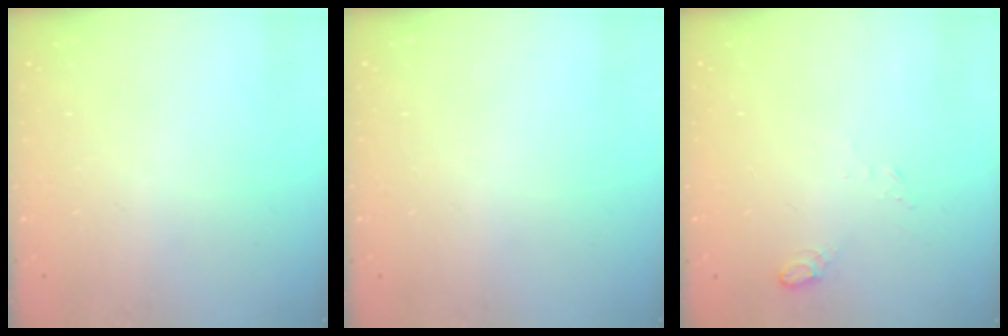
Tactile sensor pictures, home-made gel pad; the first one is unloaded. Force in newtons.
{"total": 0.0}
{"total": 5.2, "press": 5.2, "slide": 0.8}